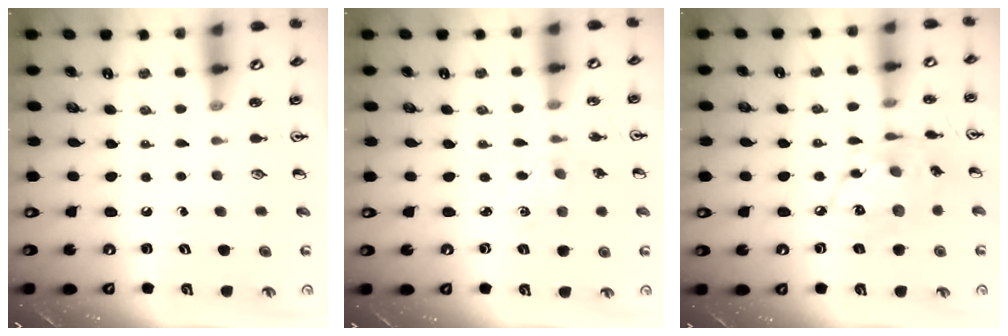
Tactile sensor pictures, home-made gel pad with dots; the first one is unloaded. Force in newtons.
{"total": 0.7, "press": 0.7, "slide": 0.2}
{"total": 13.4, "press": 13.3, "slide": 1.3}